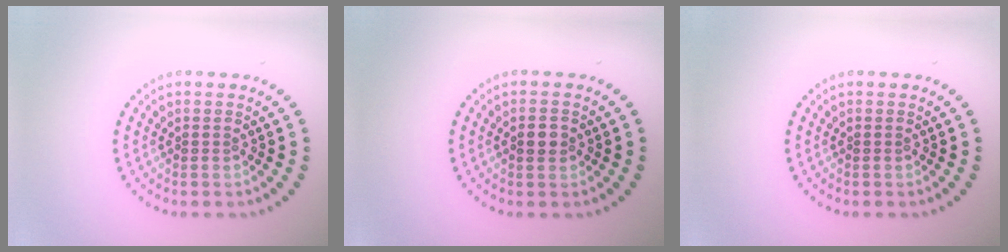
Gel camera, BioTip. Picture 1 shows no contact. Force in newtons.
{"total": 1.5, "press": 1.5, "slide": 0.3}
{"total": 0.0}